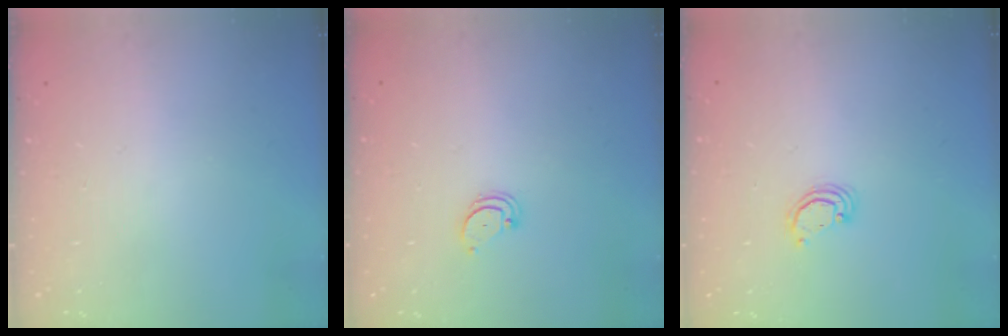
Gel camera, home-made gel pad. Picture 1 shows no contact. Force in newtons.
{"total": 1.8, "press": 1.8, "slide": 0.2}
{"total": 2.0, "press": 2.0, "slide": 0.2}